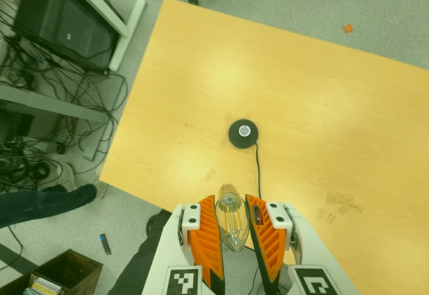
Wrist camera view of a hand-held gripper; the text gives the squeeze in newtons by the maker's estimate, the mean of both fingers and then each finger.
{"total": 13.2, "left": 13.5, "right": 12.9}